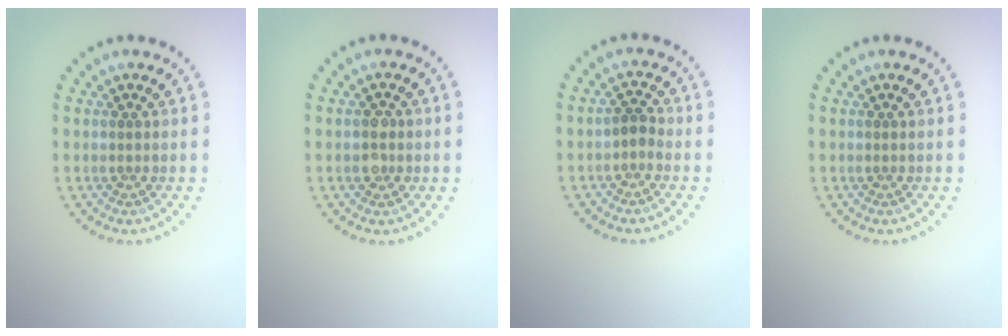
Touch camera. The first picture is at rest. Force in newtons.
{"total": 1.7, "press": 1.7, "slide": 0.3}
{"total": 1.0, "press": 0.8, "slide": 0.6}
{"total": 0.0}